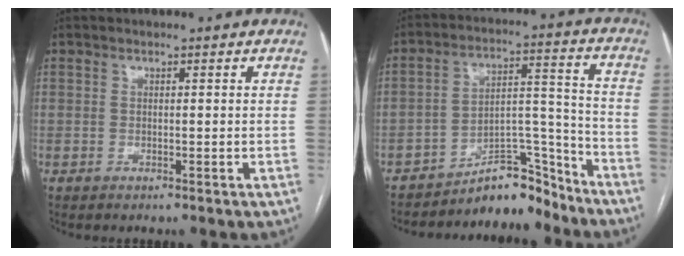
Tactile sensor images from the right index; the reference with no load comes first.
{"total": 9.8, "force": [-9.1, 2.9, 2.2], "torque": [-0.019, 0.063, -0.150]}